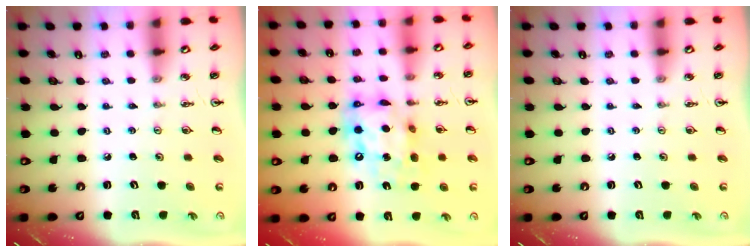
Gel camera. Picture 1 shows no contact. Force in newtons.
{"total": 14.0, "press": 13.9, "slide": 1.6}
{"total": 0.0}